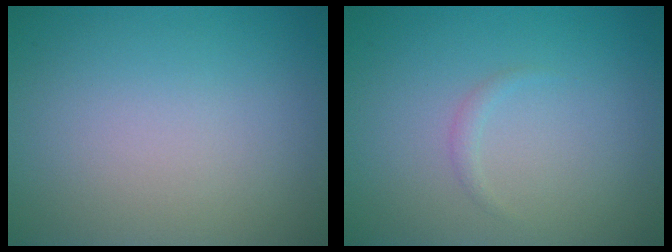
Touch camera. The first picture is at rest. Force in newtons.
{"total": 0.7, "press": 0.7, "slide": 0.0}